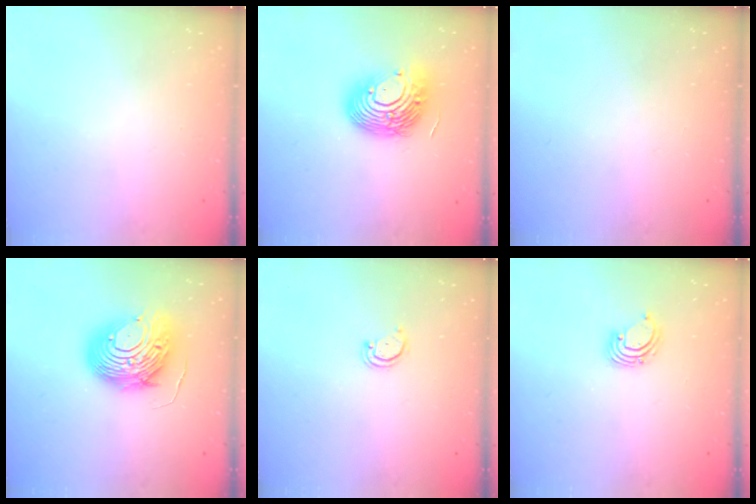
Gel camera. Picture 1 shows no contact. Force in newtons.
{"total": 15.1, "press": 14.8, "slide": 2.7}
{"total": 0.0}
{"total": 13.5, "press": 13.4, "slide": 0.8}
{"total": 2.2, "press": 2.2, "slide": 0.2}
{"total": 2.2, "press": 2.2, "slide": 0.2}